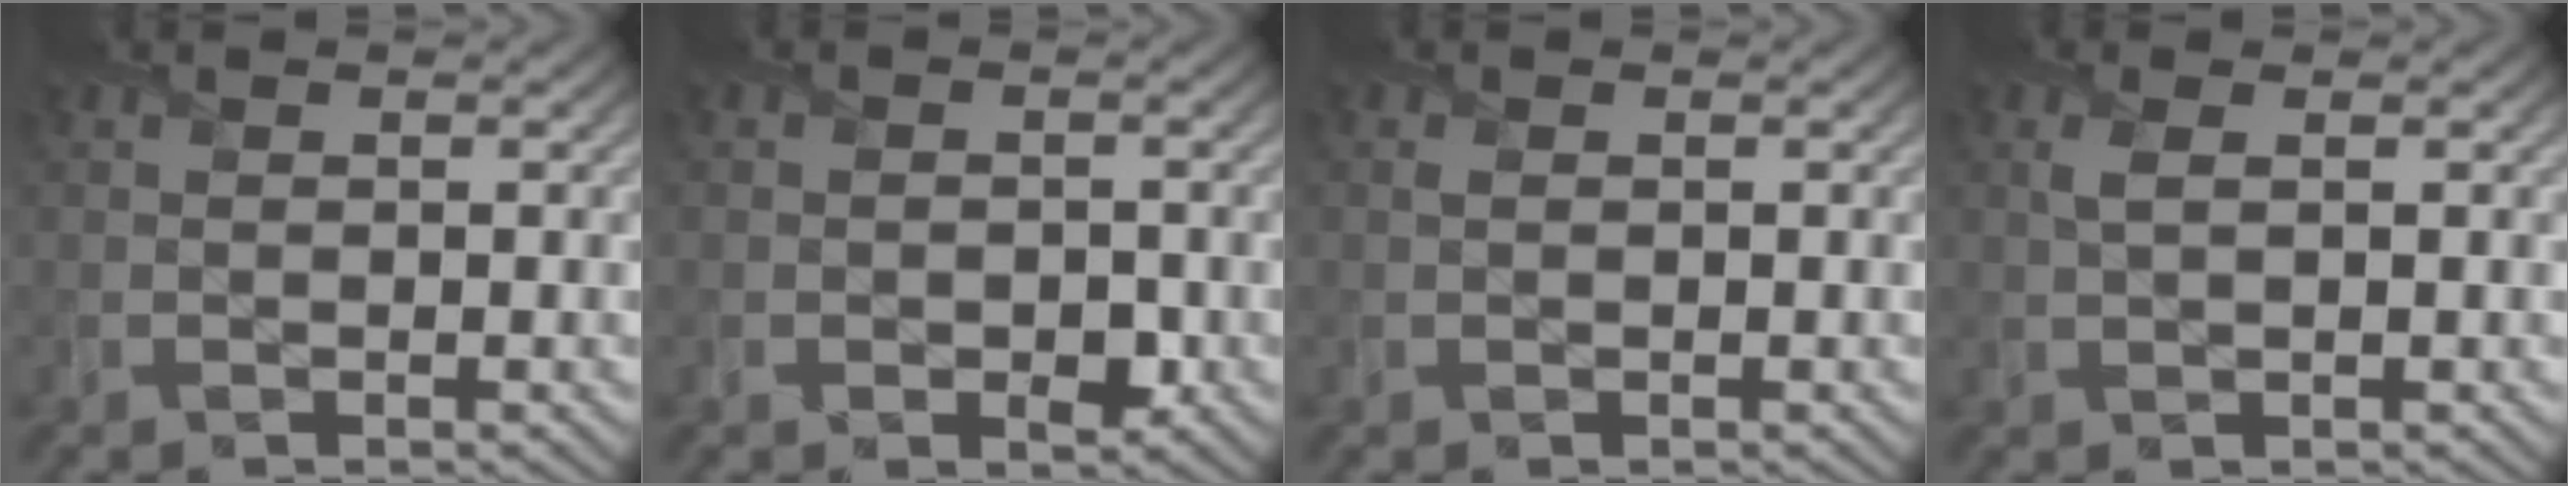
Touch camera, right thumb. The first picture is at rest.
{"total": 2.6, "force": [-0.8, 2.0, 1.5], "torque": [-0.018, -0.010, -0.014]}
{"total": 0.5, "force": [0.2, 0.4, 0.3], "torque": [-0.007, 0.002, 0.001]}
{"total": 1.7, "force": [0.6, 0.6, 1.4], "torque": [-0.039, 0.003, 0.011]}